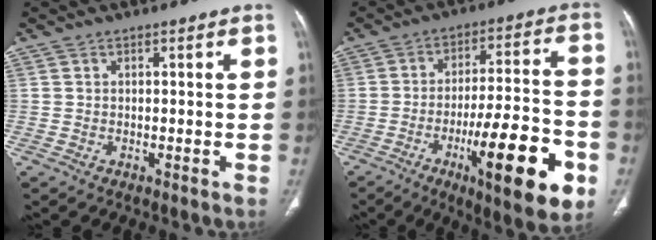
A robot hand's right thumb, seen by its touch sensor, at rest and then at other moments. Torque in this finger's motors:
{"motor_torque": [2.61, 2.39, 1.86, -0.78, 0.15]}